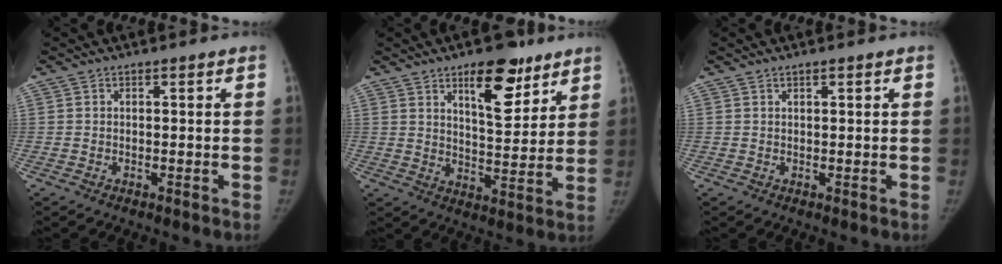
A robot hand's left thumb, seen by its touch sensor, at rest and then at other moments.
{"total": 12.6, "force": [7.6, 5.2, 8.5], "torque": [-0.092, -0.046, 0.117]}
{"total": 0.7, "force": [0.5, 0.2, 0.5], "torque": [-0.008, -0.001, 0.009]}